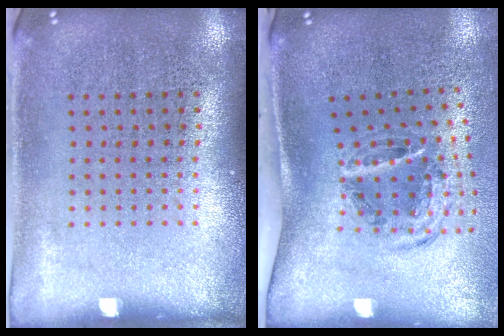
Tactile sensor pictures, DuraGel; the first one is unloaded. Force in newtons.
{"total": 1.5, "press": 1.1, "slide": 1.0}